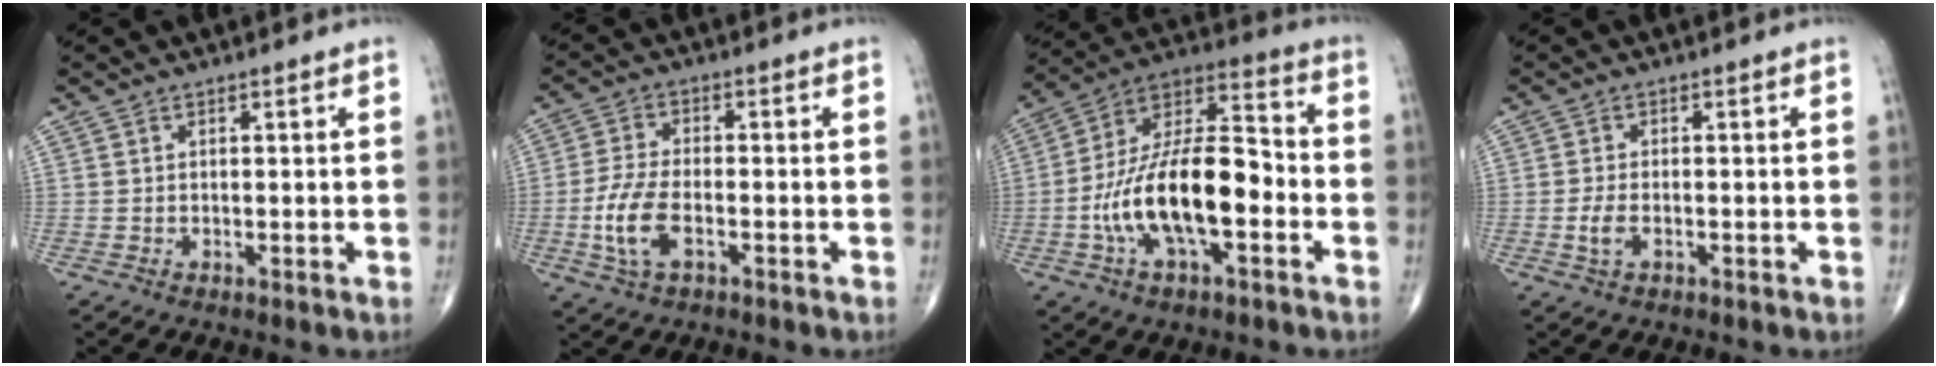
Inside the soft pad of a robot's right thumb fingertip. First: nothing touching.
{"total": 8.0, "force": [-2.5, 3.9, 6.5], "torque": [-0.143, 0.011, -0.049]}
{"total": 18.9, "force": [-4.6, 8.5, 16.2], "torque": [-0.282, 0.046, -0.086]}
{"total": 2.7, "force": [-0.8, 1.4, 2.2], "torque": [-0.046, 0.005, -0.015]}